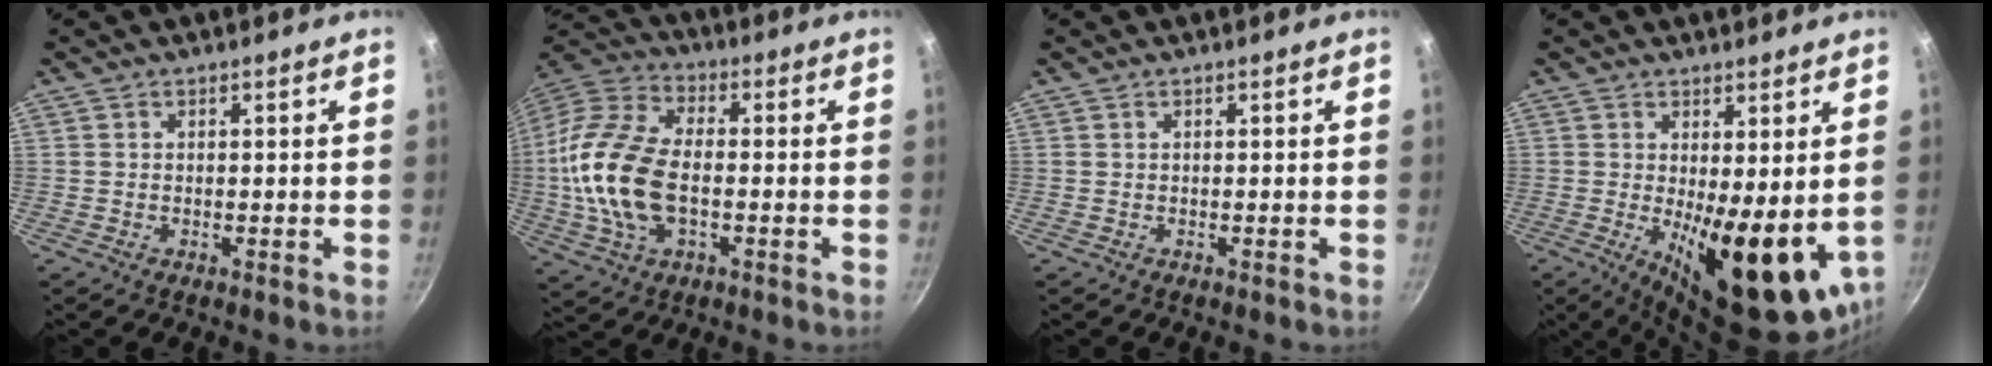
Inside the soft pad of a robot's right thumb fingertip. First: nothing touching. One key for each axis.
{"total": 18.3, "fx": -1.8, "fy": 10.5, "fz": 14.8, "tx": -0.291, "ty": 0.029, "tz": -0.046}
{"total": 0.0}
{"total": 15.0, "fx": -1.0, "fy": 5.3, "fz": 14.0, "tx": -0.170, "ty": -0.026, "tz": 0.000}